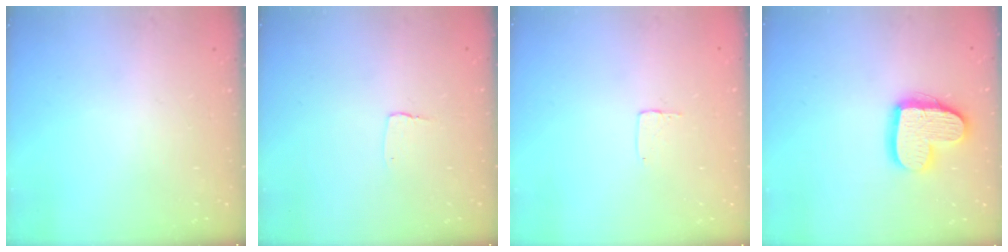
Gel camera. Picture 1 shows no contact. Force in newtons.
{"total": 2.7, "press": 2.7, "slide": 0.2}
{"total": 3.5, "press": 3.5, "slide": 0.2}
{"total": 14.9, "press": 14.8, "slide": 1.1}